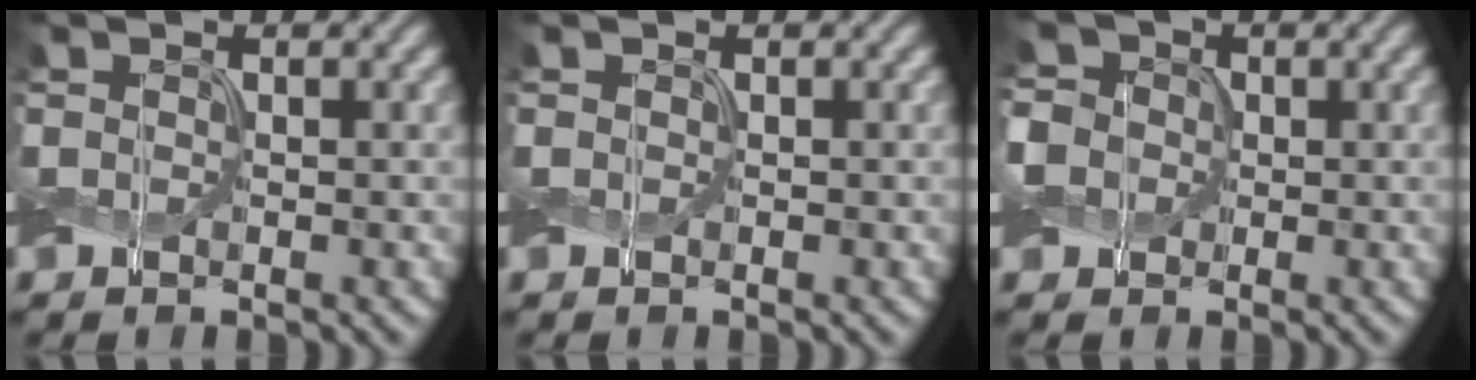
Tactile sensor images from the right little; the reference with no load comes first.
{"total": 0.0}
{"total": 6.7, "force": [1.5, 5.9, 2.7], "torque": [-0.064, 0.031, 0.001]}